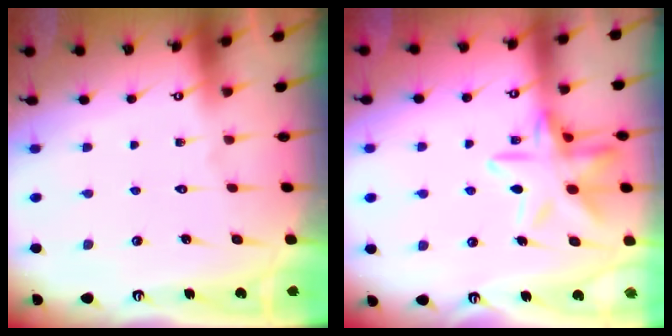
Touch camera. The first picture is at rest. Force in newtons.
{"total": 14.9, "press": 14.9, "slide": 1.2}